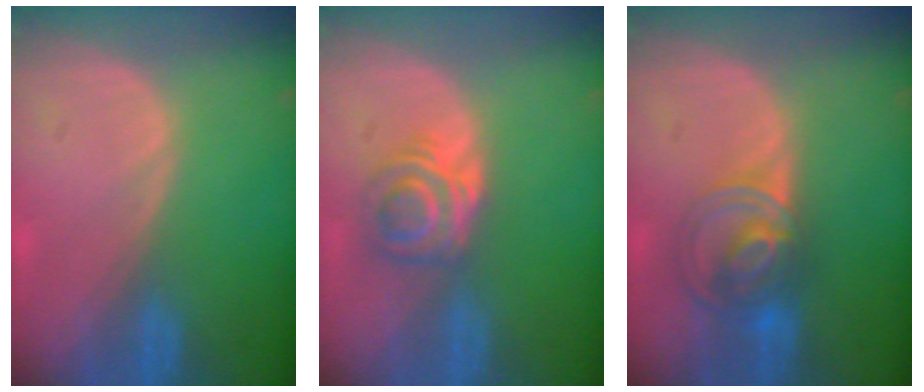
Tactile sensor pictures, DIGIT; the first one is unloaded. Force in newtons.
{"total": 6.1, "press": 5.0, "slide": 3.5}
{"total": 7.3, "press": 6.3, "slide": 3.7}